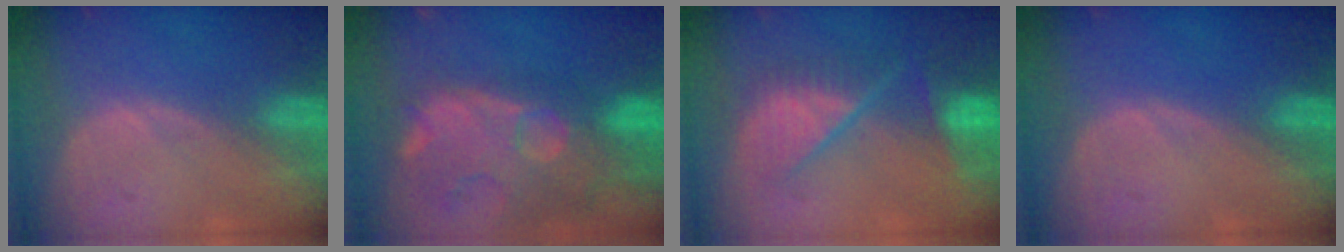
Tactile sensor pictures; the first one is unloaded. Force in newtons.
{"total": 14.4, "press": 11.7, "slide": 8.5}
{"total": 9.1, "press": 8.0, "slide": 4.3}
{"total": 0.0}